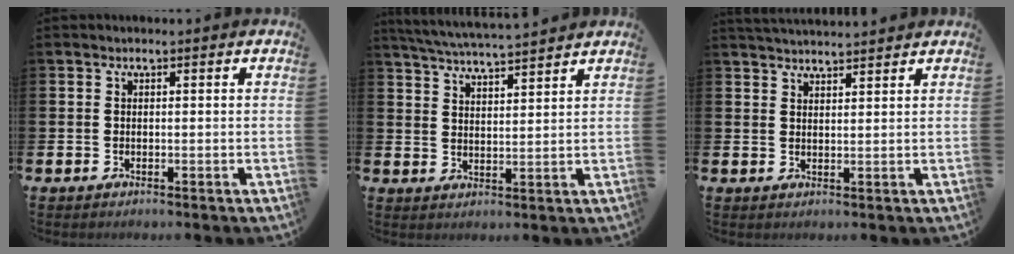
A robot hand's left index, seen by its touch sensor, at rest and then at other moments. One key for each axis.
{"total": 5.4, "fx": 5.3, "fy": 0.0, "fz": 1.0, "tx": -0.044, "ty": -0.027, "tz": 0.095}
{"total": 3.0, "fx": 3.0, "fy": 0.1, "fz": 0.2, "tx": -0.010, "ty": -0.014, "tz": 0.056}